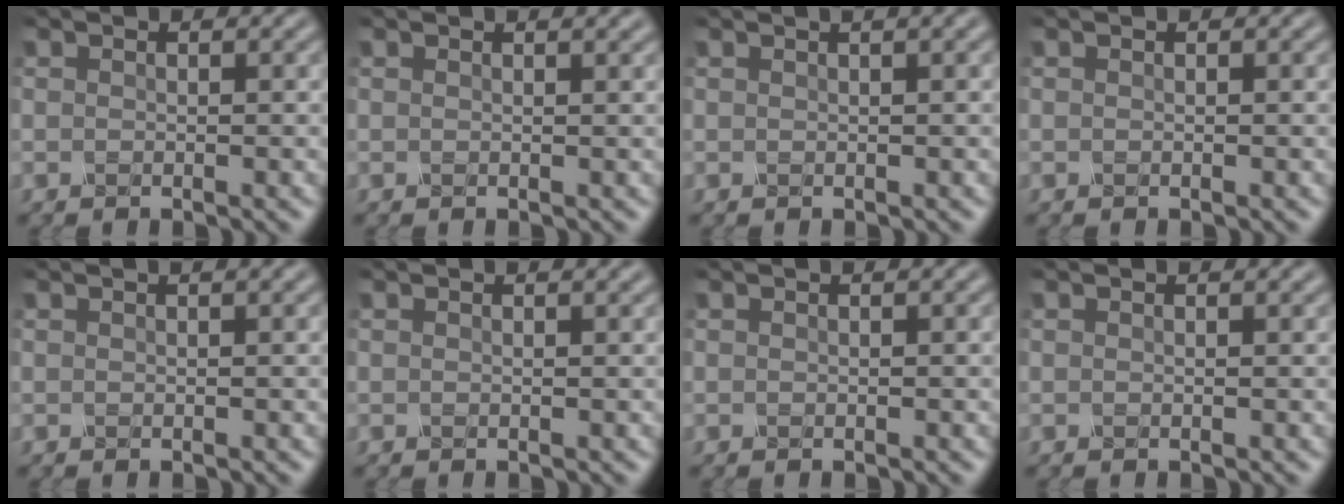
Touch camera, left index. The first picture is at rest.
{"total": 1.3, "force": [1.0, 0.3, 0.7], "torque": [-0.009, 0.001, 0.010]}
{"total": 1.9, "force": [1.1, 0.5, 1.5], "torque": [-0.016, 0.007, 0.007]}
{"total": 0.0}
{"total": 0.8, "force": [0.5, 0.1, 0.6], "torque": [-0.012, -0.001, 0.003]}
{"total": 0.9, "force": [0.7, 0.2, 0.5], "torque": [-0.009, -0.001, 0.006]}
{"total": 0.0}
{"total": 0.7, "force": [0.6, 0.1, 0.4], "torque": [-0.008, -0.001, 0.004]}